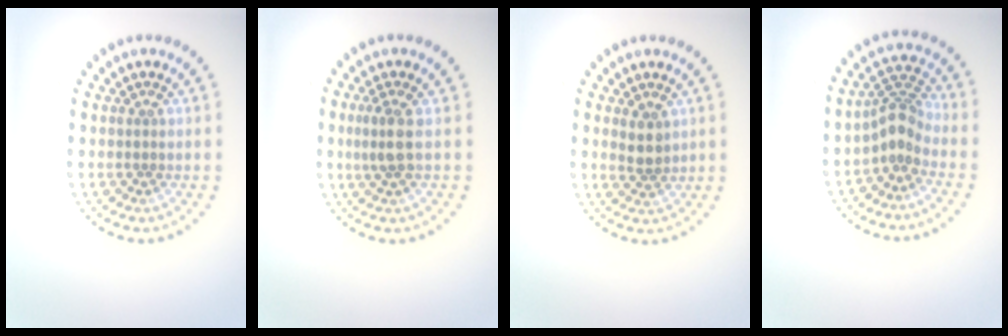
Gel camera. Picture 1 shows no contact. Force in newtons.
{"total": 2.1, "press": 1.8, "slide": 1.1}
{"total": 1.9, "press": 1.6, "slide": 0.9}
{"total": 2.8, "press": 2.0, "slide": 2.0}